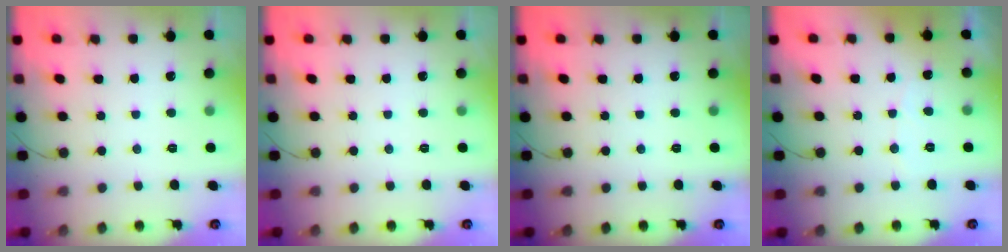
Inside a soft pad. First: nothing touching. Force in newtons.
{"total": 0.0}
{"total": 0.0}
{"total": 3.4, "press": 3.4, "slide": 0.2}